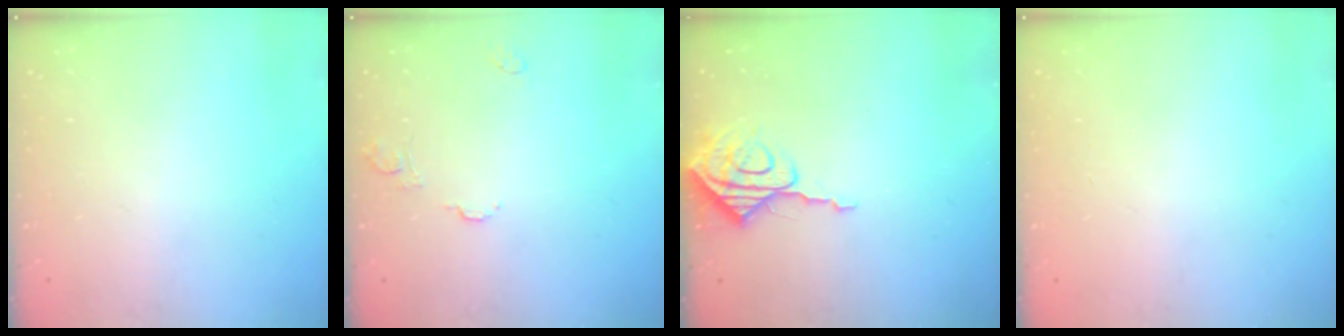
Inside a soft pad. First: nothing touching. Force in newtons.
{"total": 7.4, "press": 7.4, "slide": 0.6}
{"total": 8.2, "press": 8.2, "slide": 0.6}
{"total": 0.0}